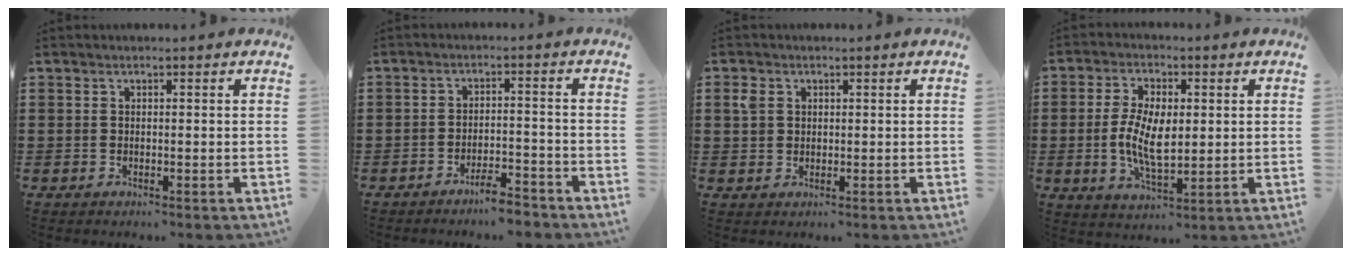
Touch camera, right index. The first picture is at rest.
{"total": 3.8, "force": [-3.6, 0.3, 1.3], "torque": [-0.023, 0.004, -0.069]}
{"total": 2.3, "force": [1.0, 1.8, 1.1], "torque": [-0.027, 0.009, 0.017]}
{"total": 7.7, "force": [-0.2, 3.6, 6.7], "torque": [-0.144, 0.004, -0.008]}